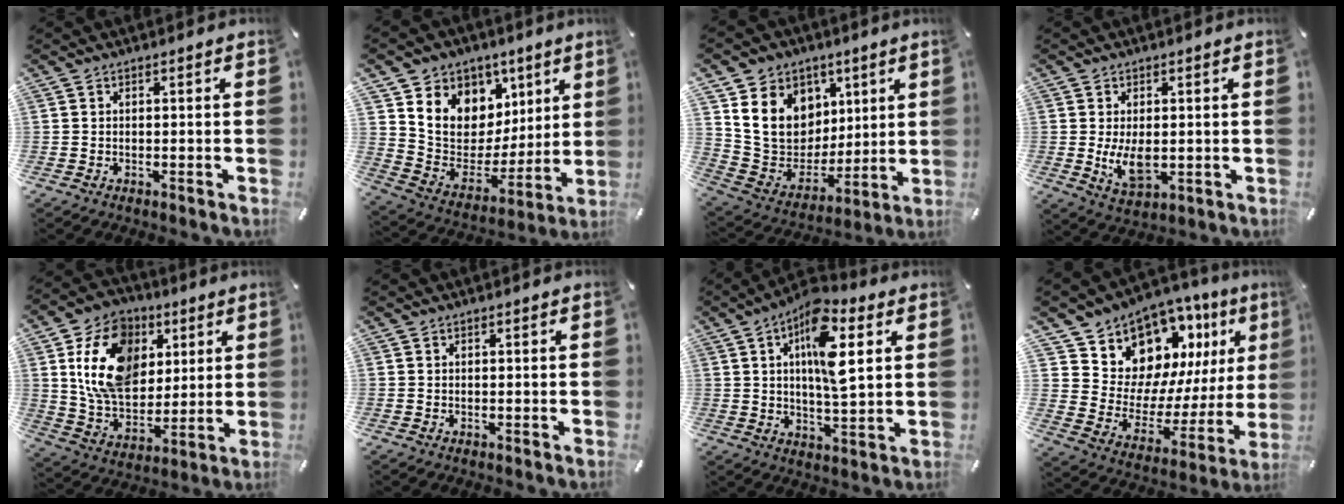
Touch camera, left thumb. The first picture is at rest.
{"total": 10.3, "force": [4.2, 9.4, 1.0], "torque": [-0.018, -0.054, 0.085]}
{"total": 16.0, "force": [5.8, 13.7, 5.8], "torque": [-0.092, -0.031, 0.125]}
{"total": 7.2, "force": [-0.1, 4.2, 5.8], "torque": [-0.112, -0.007, -0.003]}
{"total": 18.3, "force": [5.2, 13.9, 10.8], "torque": [-0.205, -0.004, 0.096]}
{"total": 0.0}
{"total": 13.3, "force": [5.1, 5.5, 11.0], "torque": [-0.176, -0.012, 0.085]}
{"total": 12.5, "force": [9.3, 8.1, 2.2], "torque": [-0.035, -0.111, 0.171]}